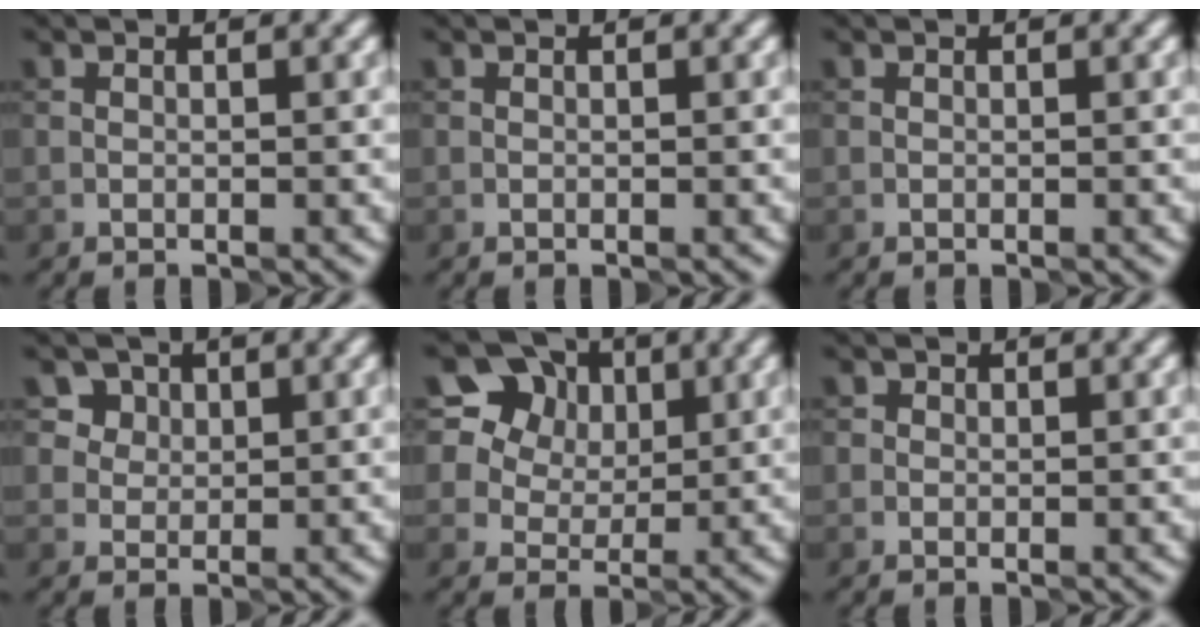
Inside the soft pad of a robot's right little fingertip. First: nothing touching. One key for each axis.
{"total": 0.0}
{"total": 0.0}
{"total": 6.7, "fx": 3.6, "fy": 5.0, "fz": 2.6, "tx": -0.050, "ty": 0.003, "tz": 0.057}
{"total": 16.1, "fx": 8.7, "fy": 11.5, "fz": 7.2, "tx": -0.185, "ty": 0.049, "tz": 0.154}
{"total": 0.7, "fx": 0.2, "fy": 0.7, "fz": 0.1, "tx": 0.001, "ty": -0.002, "tz": -0.003}